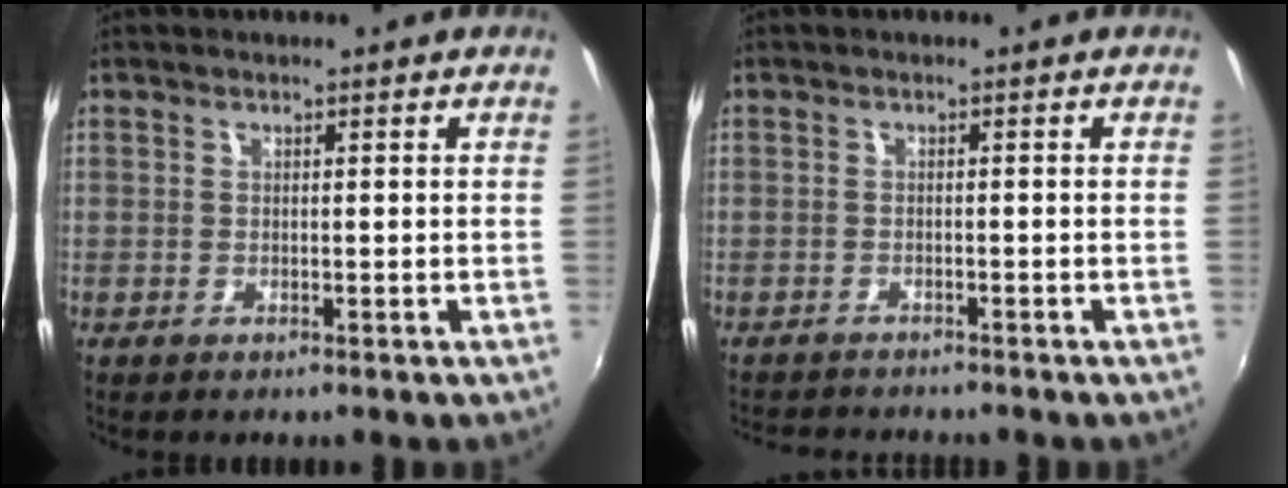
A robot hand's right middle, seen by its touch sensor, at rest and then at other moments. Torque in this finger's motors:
{"motor_torque": [0.05, -0.12, 0.01, 0.00]}